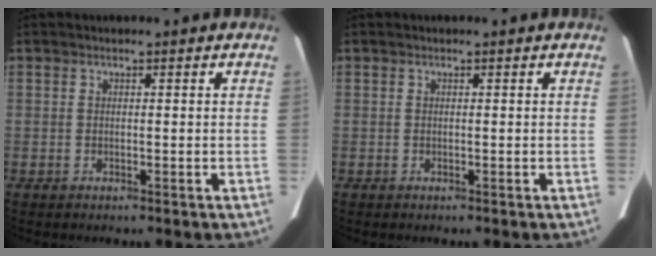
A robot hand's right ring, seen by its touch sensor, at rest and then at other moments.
{"total": 0.0}